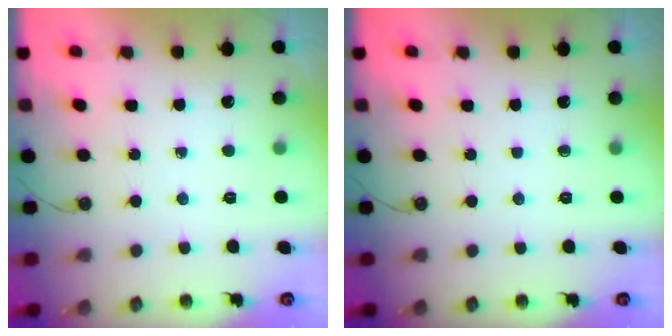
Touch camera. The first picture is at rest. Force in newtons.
{"total": 0.0}